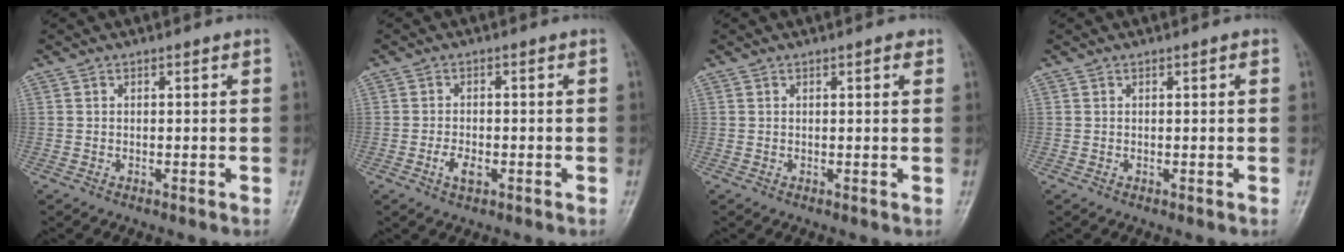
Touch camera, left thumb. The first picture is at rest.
{"total": 3.3, "force": [-1.3, 1.8, 2.5], "torque": [-0.043, 0.007, -0.023]}
{"total": 1.8, "force": [0.8, 0.6, 1.5], "torque": [-0.017, 0.000, 0.007]}
{"total": 1.0, "force": [0.3, 0.3, 0.9], "torque": [-0.012, 0.002, 0.002]}